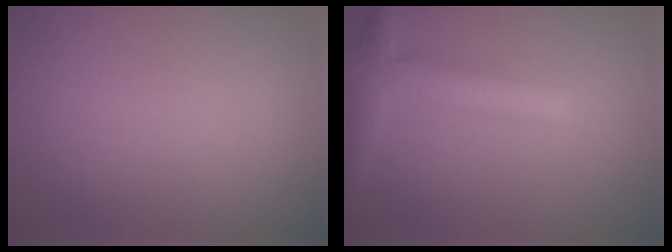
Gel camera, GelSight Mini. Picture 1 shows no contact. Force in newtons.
{"total": 3.5, "press": 3.5, "slide": 0.2}